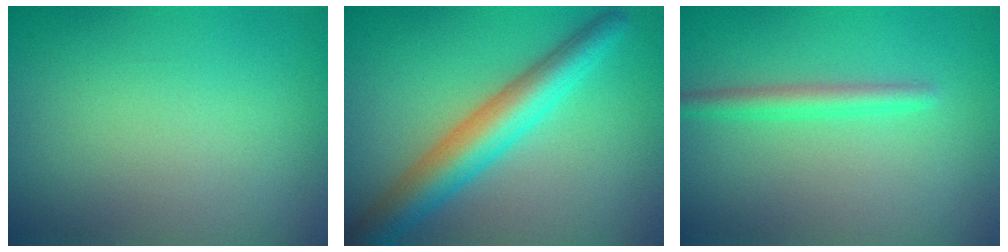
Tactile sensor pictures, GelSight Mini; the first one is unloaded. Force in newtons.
{"total": 6.2, "press": 6.1, "slide": 0.3}
{"total": 2.2, "press": 2.1, "slide": 0.1}